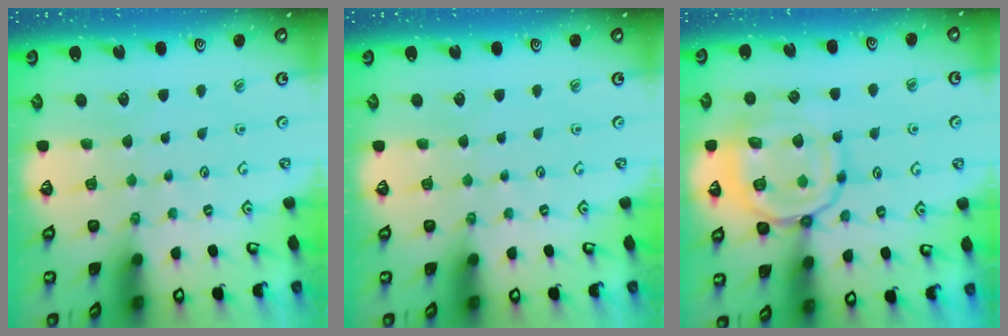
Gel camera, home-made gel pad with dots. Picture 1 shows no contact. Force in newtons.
{"total": 0.0}
{"total": 15.4, "press": 15.3, "slide": 1.5}